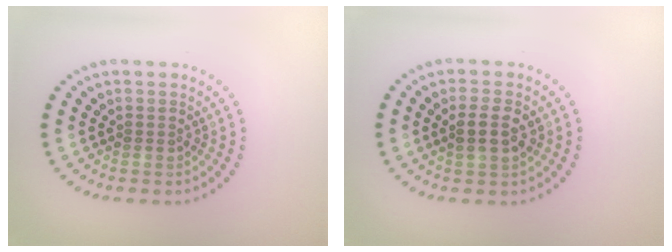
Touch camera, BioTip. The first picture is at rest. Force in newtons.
{"total": 2.2, "press": 2.2, "slide": 0.2}